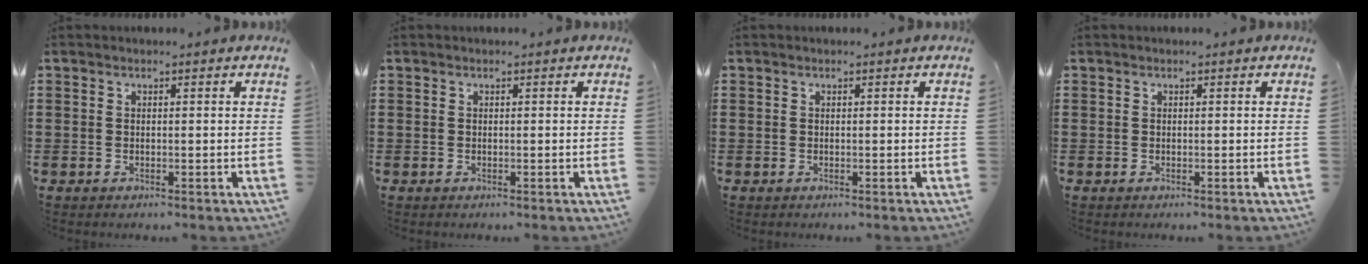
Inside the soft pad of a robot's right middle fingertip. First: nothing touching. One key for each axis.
{"total": 0.0}
{"total": 0.0}
{"total": 0.0}